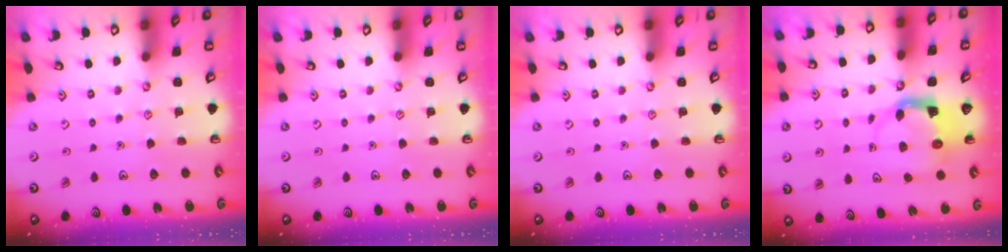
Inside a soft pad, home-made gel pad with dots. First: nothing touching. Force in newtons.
{"total": 0.0}
{"total": 0.0}
{"total": 4.0, "press": 3.9, "slide": 0.6}